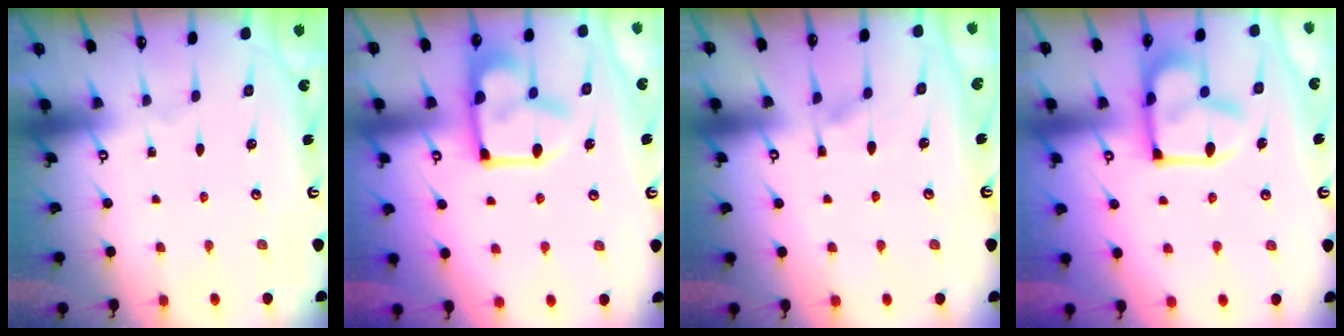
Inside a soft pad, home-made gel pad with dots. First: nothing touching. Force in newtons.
{"total": 11.4, "press": 11.4, "slide": 1.3}
{"total": 5.9, "press": 5.8, "slide": 0.7}
{"total": 13.6, "press": 13.6, "slide": 1.3}